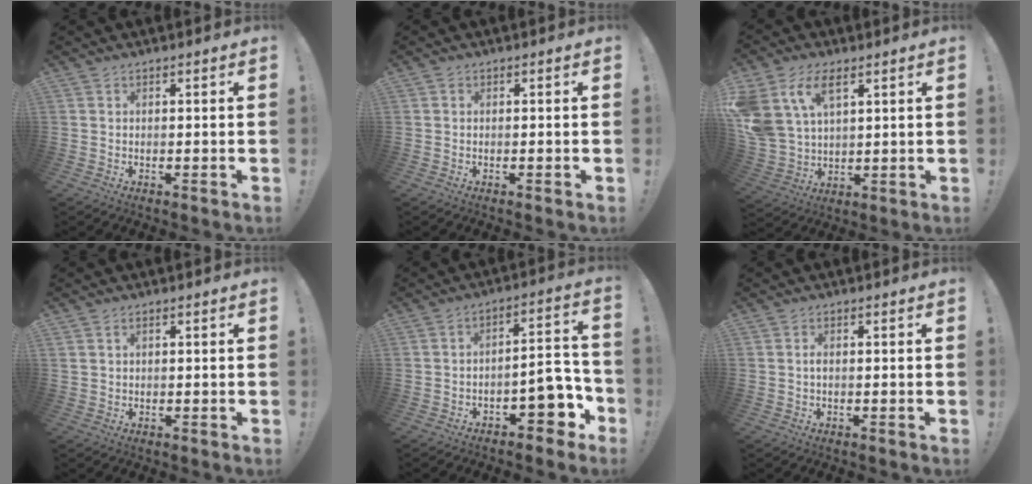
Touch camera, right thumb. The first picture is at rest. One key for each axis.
{"total": 0.8, "fx": -0.1, "fy": 0.3, "fz": -0.7, "tx": 0.005, "ty": 0.004, "tz": -0.001}
{"total": 12.8, "fx": 6.5, "fy": 7.8, "fz": 7.8, "tx": -0.176, "ty": -0.021, "tz": 0.128}
{"total": 1.3, "fx": 0.6, "fy": 0.9, "fz": 0.6, "tx": -0.021, "ty": 0.006, "tz": 0.014}
{"total": 9.8, "fx": -4.0, "fy": 5.3, "fz": 7.1, "tx": -0.074, "ty": 0.020, "tz": -0.064}
{"total": 0.9, "fx": -0.3, "fy": 0.2, "fz": 0.8, "tx": -0.020, "ty": 0.003, "tz": -0.005}